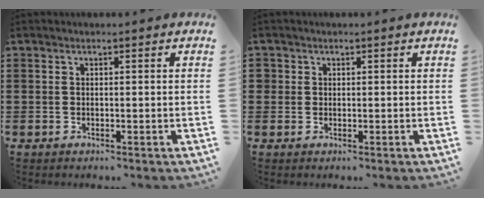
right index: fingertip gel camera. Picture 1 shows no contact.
{"total": 1.0, "force": [0.2, 1.0, 0.1], "torque": [-0.004, 0.005, 0.004]}